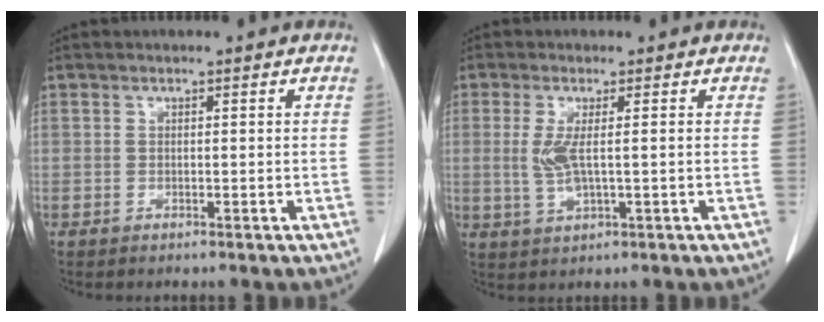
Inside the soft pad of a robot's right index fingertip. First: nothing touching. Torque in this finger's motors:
{"motor_torque": [0.21, 0.12, 0.04, 0.02]}